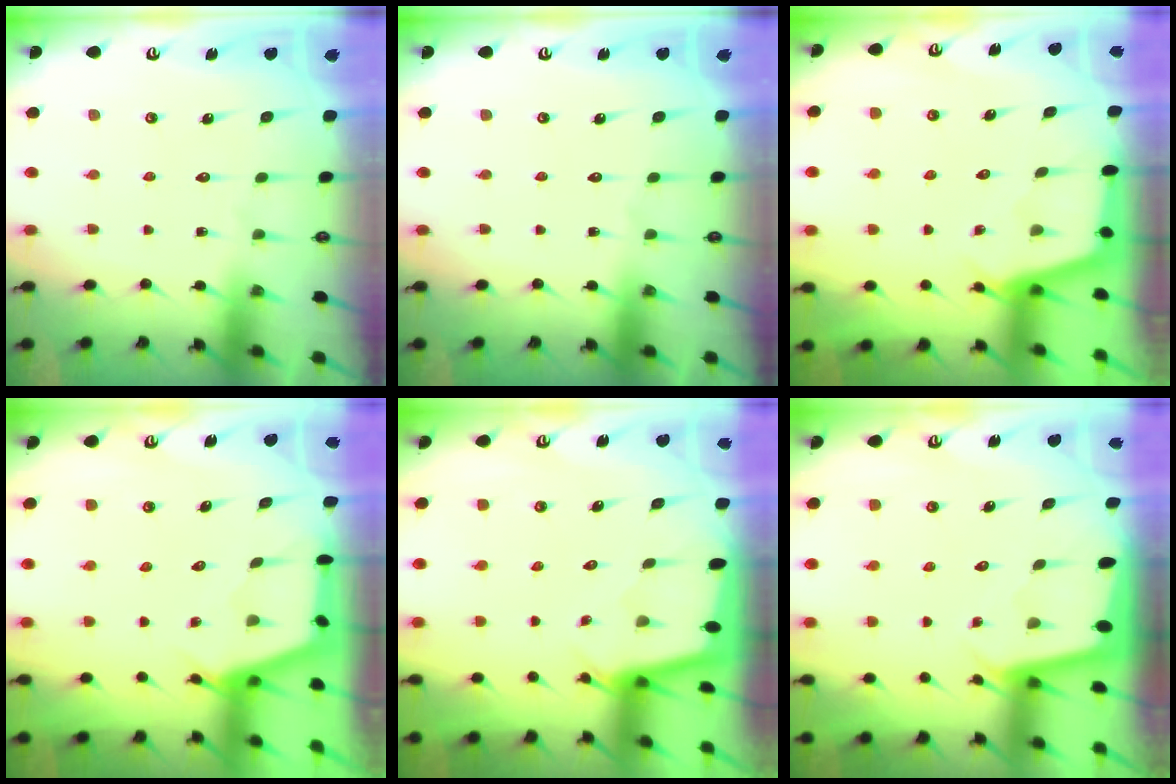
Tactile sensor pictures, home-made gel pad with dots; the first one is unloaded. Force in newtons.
{"total": 0.0}
{"total": 3.0, "press": 2.9, "slide": 0.3}
{"total": 3.0, "press": 2.9, "slide": 0.4}
{"total": 2.0, "press": 2.0, "slide": 0.2}
{"total": 1.8, "press": 1.8, "slide": 0.1}